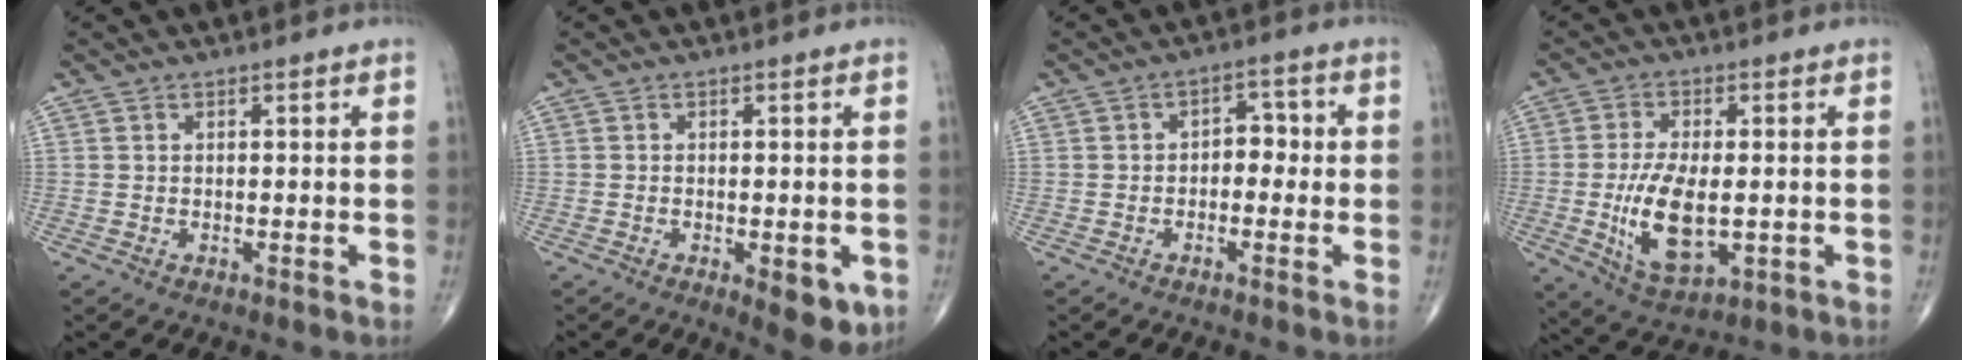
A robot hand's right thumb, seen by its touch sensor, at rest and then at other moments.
{"total": 6.2, "force": [-2.1, 2.5, 5.3], "torque": [-0.054, -0.007, -0.020]}
{"total": 3.9, "force": [-0.6, 2.7, 2.7], "torque": [-0.010, 0.019, -0.020]}
{"total": 12.0, "force": [-1.6, 5.8, 10.4], "torque": [-0.188, -0.012, -0.018]}